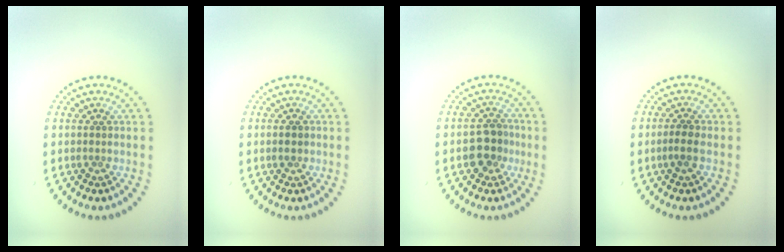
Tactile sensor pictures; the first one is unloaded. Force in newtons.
{"total": 1.3, "press": 1.3, "slide": 0.2}
{"total": 3.1, "press": 2.9, "slide": 0.9}
{"total": 0.9, "press": 0.6, "slide": 0.6}